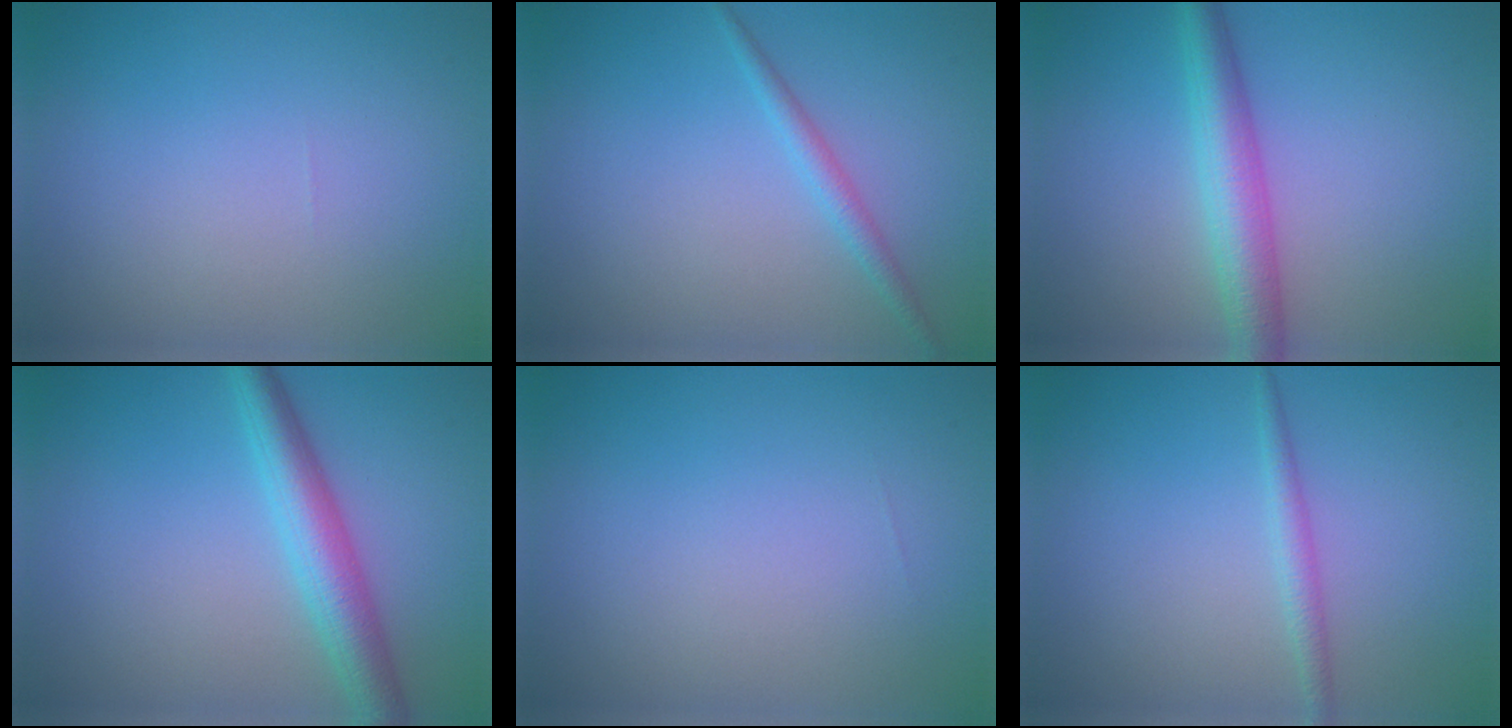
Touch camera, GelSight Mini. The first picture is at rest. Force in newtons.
{"total": 1.5, "press": 1.5, "slide": 0.0}
{"total": 4.4, "press": 4.4, "slide": 0.0}
{"total": 4.4, "press": 4.4, "slide": 0.1}
{"total": 0.0}
{"total": 1.4, "press": 1.4, "slide": 0.1}